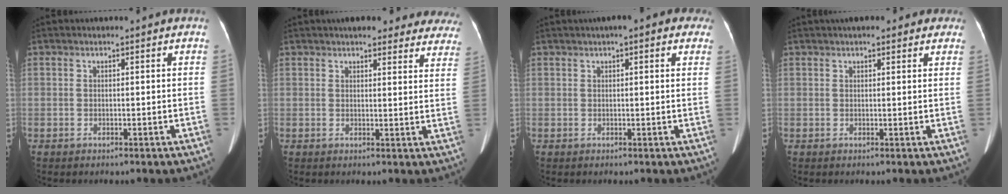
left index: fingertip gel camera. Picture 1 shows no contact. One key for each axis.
{"total": 18.2, "fx": 16.1, "fy": 4.8, "fz": 6.9, "tx": -0.059, "ty": -0.001, "tz": 0.169}
{"total": 5.1, "fx": 3.1, "fy": 1.3, "fz": 3.8, "tx": -0.038, "ty": 0.025, "tz": 0.028}
{"total": 6.5, "fx": 4.9, "fy": 2.2, "fz": 3.7, "tx": -0.037, "ty": 0.025, "tz": 0.058}